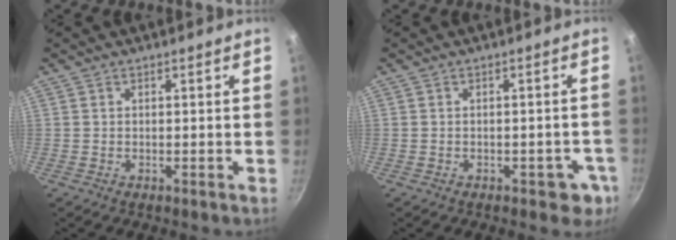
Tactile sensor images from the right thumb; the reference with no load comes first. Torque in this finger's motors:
{"motor_torque": [0.70, 0.19, -0.03, 0.25, 0.05]}